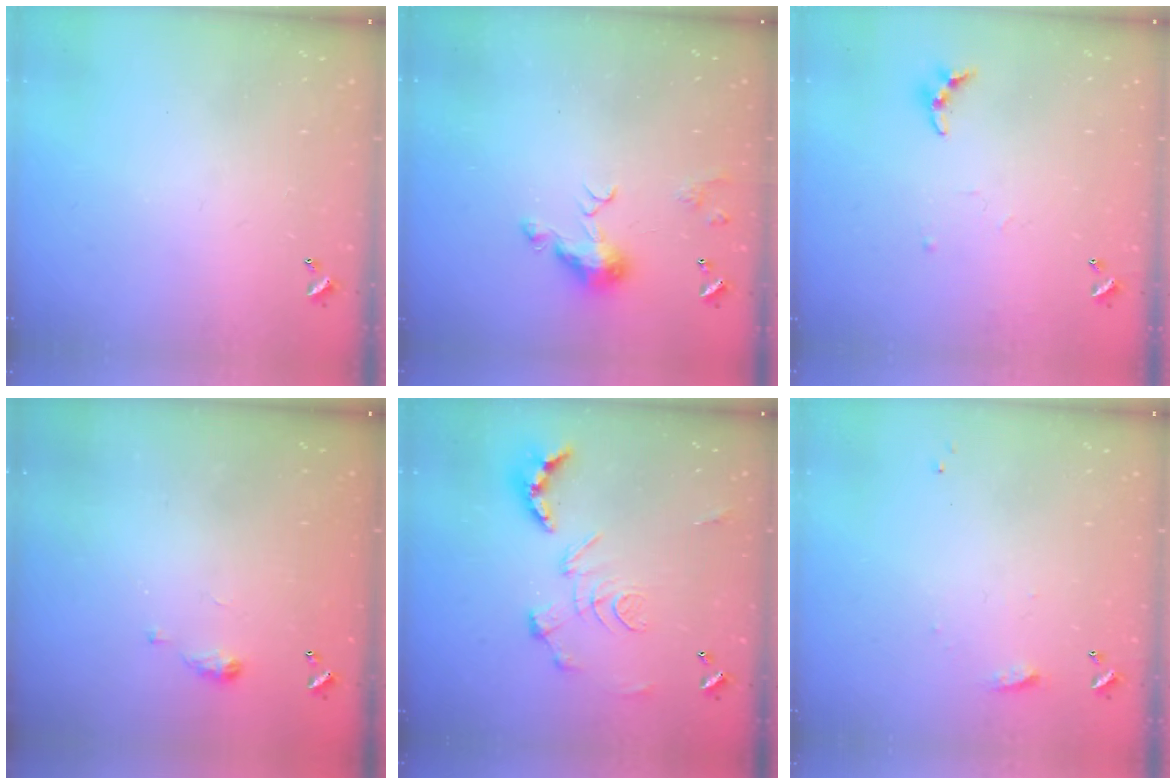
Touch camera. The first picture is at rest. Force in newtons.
{"total": 7.3, "press": 7.3, "slide": 1.0}
{"total": 7.0, "press": 7.0, "slide": 0.4}
{"total": 4.8, "press": 4.7, "slide": 0.6}
{"total": 2.9, "press": 2.3, "slide": 1.7}
{"total": 7.2, "press": 7.2, "slide": 0.7}